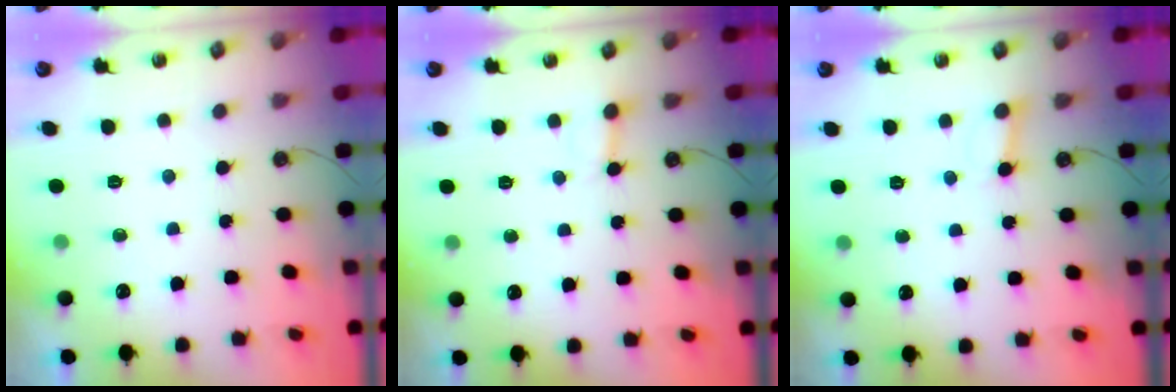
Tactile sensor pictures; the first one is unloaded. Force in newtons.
{"total": 1.7, "press": 1.7, "slide": 0.0}
{"total": 2.0, "press": 2.0, "slide": 0.2}